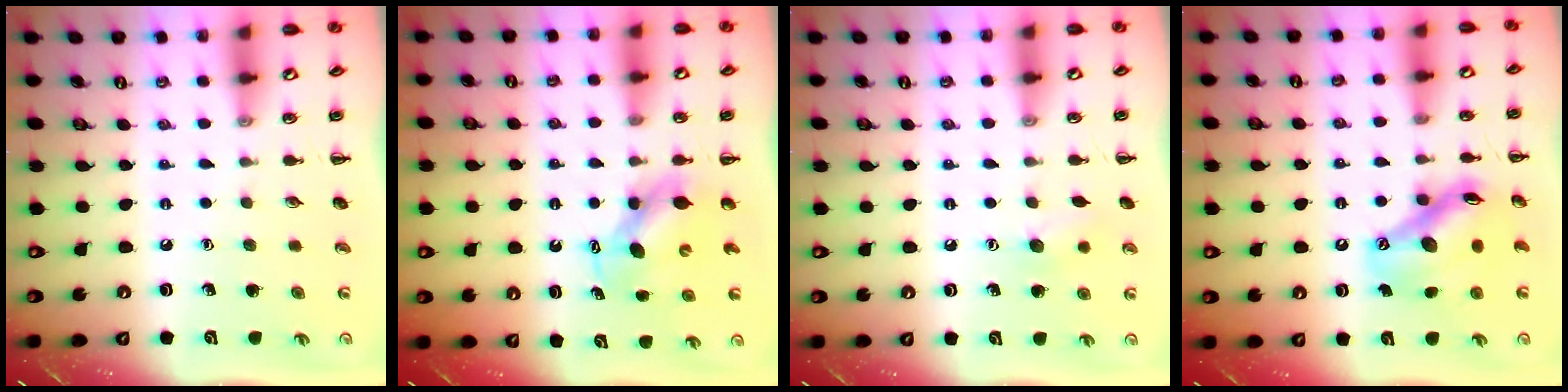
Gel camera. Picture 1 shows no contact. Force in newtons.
{"total": 6.4, "press": 6.4, "slide": 0.8}
{"total": 6.9, "press": 6.7, "slide": 1.7}
{"total": 12.8, "press": 12.4, "slide": 3.4}